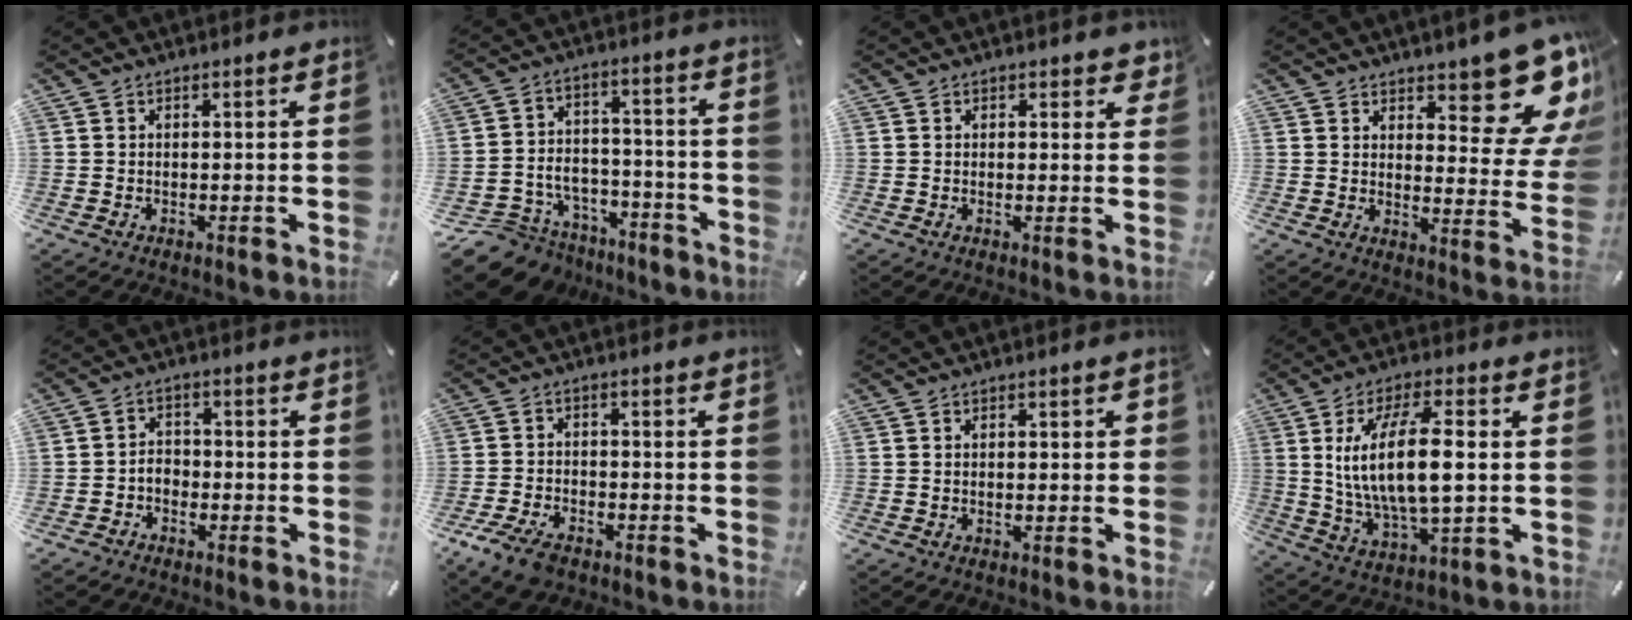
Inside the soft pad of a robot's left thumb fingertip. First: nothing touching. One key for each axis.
{"total": 10.3, "fx": -6.7, "fy": 7.5, "fz": 2.2, "tx": -0.045, "ty": 0.037, "tz": -0.115}
{"total": 1.9, "fx": 1.2, "fy": 1.2, "fz": 0.7, "tx": 0.007, "ty": -0.003, "tz": 0.015}
{"total": 16.0, "fx": 11.2, "fy": 6.3, "fz": 9.5, "tx": -0.093, "ty": -0.106, "tz": 0.186}
{"total": 3.6, "fx": -2.0, "fy": 2.8, "fz": 1.1, "tx": -0.019, "ty": 0.013, "tz": -0.040}
{"total": 7.1, "fx": -4.8, "fy": 3.7, "fz": 3.6, "tx": -0.090, "ty": 0.015, "tz": -0.094}
{"total": 1.5, "fx": -0.1, "fy": 0.8, "fz": 1.3, "tx": -0.016, "ty": 0.000, "tz": -0.006}
{"total": 15.7, "fx": 2.1, "fy": 6.3, "fz": 14.3, "tx": -0.287, "ty": -0.002, "tz": 0.030}